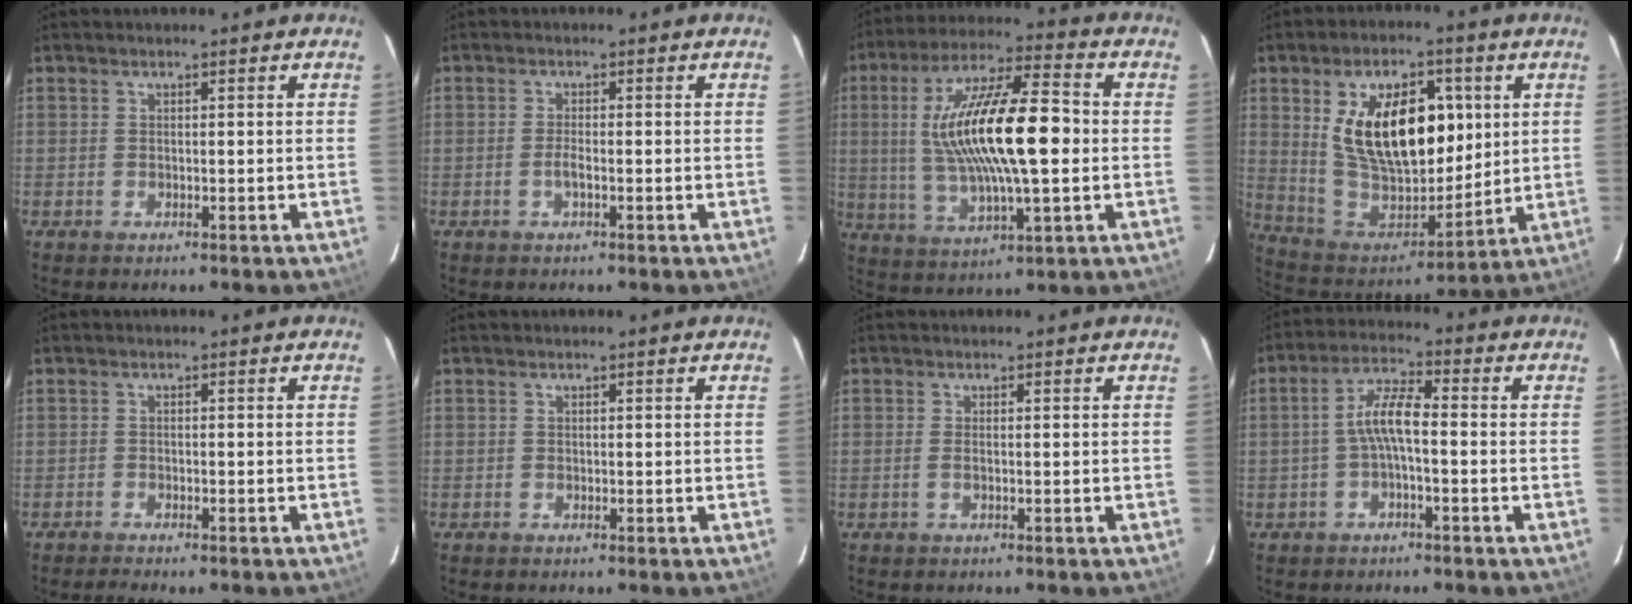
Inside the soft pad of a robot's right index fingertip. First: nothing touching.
{"total": 1.7, "force": [-0.7, 0.2, 1.5], "torque": [-0.032, 0.000, -0.014]}
{"total": 20.1, "force": [0.9, 5.1, 19.4], "torque": [-0.361, 0.009, 0.019]}
{"total": 21.2, "force": [5.6, 11.8, 16.7], "torque": [-0.305, 0.007, 0.116]}
{"total": 2.4, "force": [-2.2, 0.3, 1.0], "torque": [-0.028, -0.007, -0.037]}
{"total": 0.0}
{"total": 1.1, "force": [-0.3, -0.3, 1.0], "torque": [-0.019, -0.001, -0.008]}
{"total": 5.9, "force": [-1.2, 1.4, 5.6], "torque": [-0.117, 0.017, -0.025]}